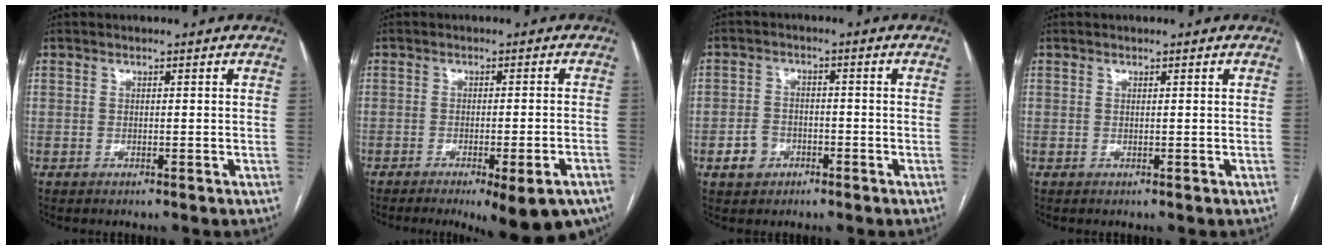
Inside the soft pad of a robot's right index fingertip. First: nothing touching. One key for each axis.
{"total": 12.2, "fx": -8.5, "fy": 1.8, "fz": 8.7, "tx": -0.067, "ty": -0.008, "tz": -0.110}
{"total": 4.1, "fx": -1.9, "fy": 3.4, "fz": 1.4, "tx": -0.024, "ty": 0.010, "tz": -0.029}
{"total": 0.0}